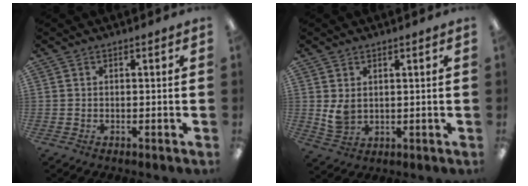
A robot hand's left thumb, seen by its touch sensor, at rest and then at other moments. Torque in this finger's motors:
{"motor_torque": [-0.25, 0.21, 0.56, -0.73, 0.04]}